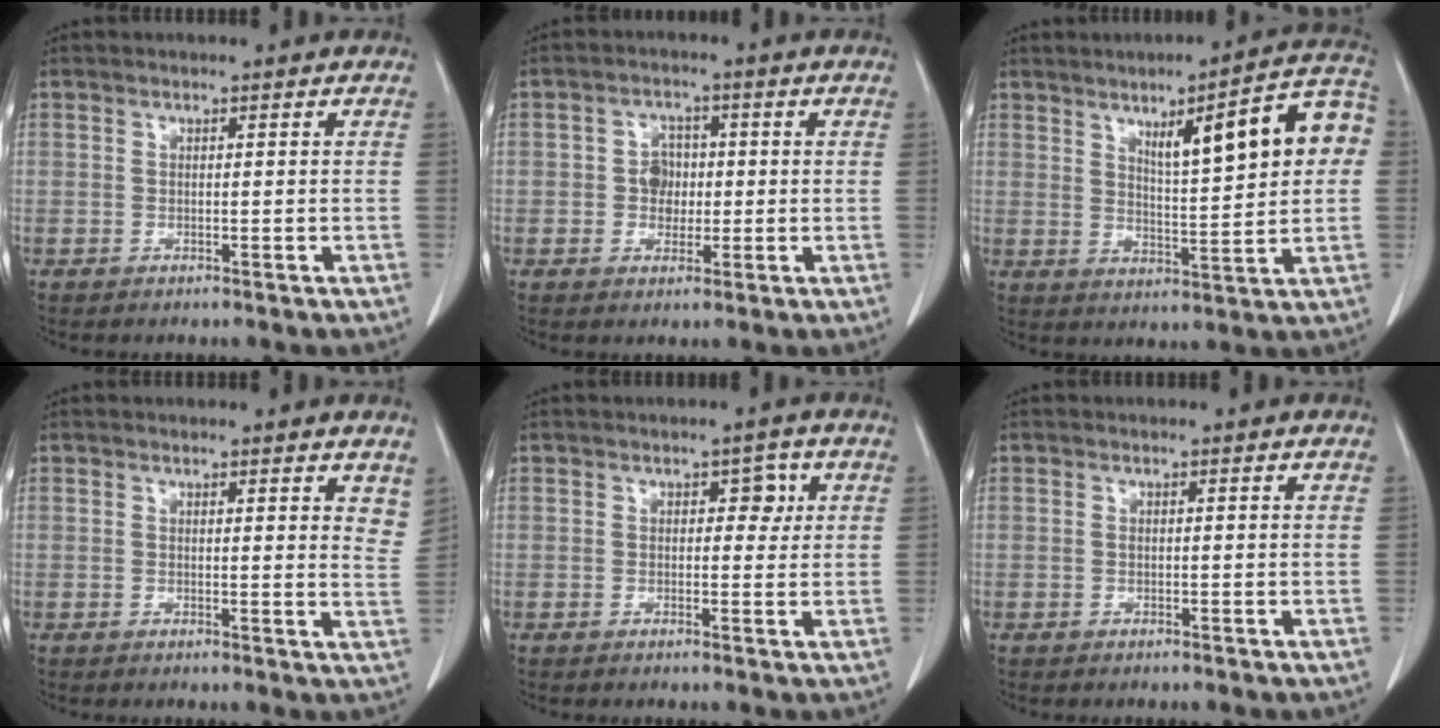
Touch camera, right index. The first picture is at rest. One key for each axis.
{"total": 3.7, "fx": -0.3, "fy": 3.1, "fz": 2.0, "tx": -0.030, "ty": 0.009, "tz": -0.006}
{"total": 13.5, "fx": 3.7, "fy": 2.2, "fz": 12.8, "tx": -0.176, "ty": 0.024, "tz": 0.054}
{"total": 4.2, "fx": 3.5, "fy": 1.0, "fz": 2.1, "tx": -0.022, "ty": -0.015, "tz": 0.028}
{"total": 2.5, "fx": 0.7, "fy": 1.5, "fz": 1.8, "tx": -0.019, "ty": 0.011, "tz": 0.008}
{"total": 0.0}